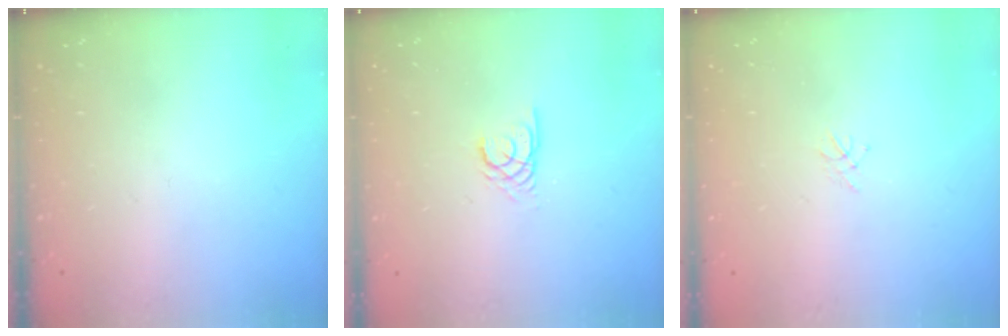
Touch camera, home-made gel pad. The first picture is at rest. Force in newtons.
{"total": 2.2, "press": 2.2, "slide": 0.1}
{"total": 1.5, "press": 1.4, "slide": 0.4}